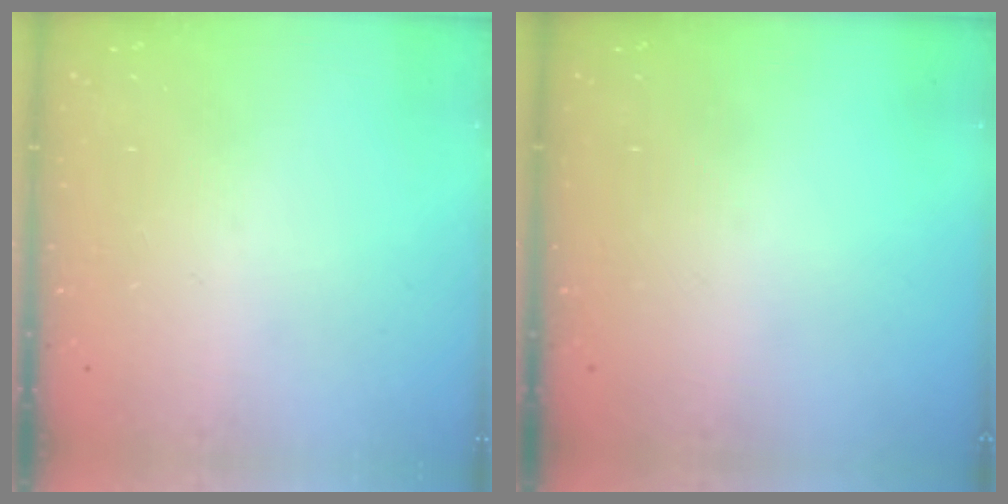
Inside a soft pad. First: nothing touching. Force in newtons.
{"total": 0.0}